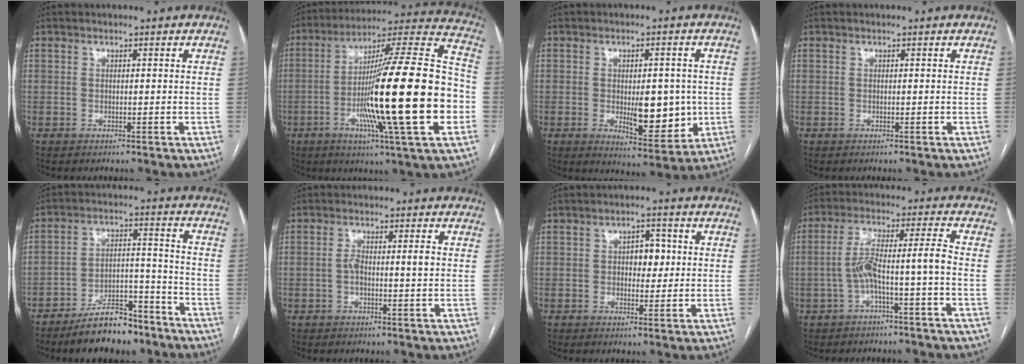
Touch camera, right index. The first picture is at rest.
{"total": 26.9, "force": [-5.7, 0.8, 26.3], "torque": [-0.391, -0.009, -0.107]}
{"total": 9.5, "force": [-1.1, 3.7, 8.6], "torque": [-0.119, -0.009, -0.005]}
{"total": 0.0}
{"total": 10.6, "force": [-8.4, 3.7, 5.3], "torque": [-0.086, 0.017, -0.145]}
{"total": 3.6, "force": [0.0, 0.8, 3.5], "torque": [-0.068, 0.008, -0.002]}
{"total": 4.0, "force": [0.5, 2.3, 3.2], "torque": [-0.042, 0.010, 0.009]}
{"total": 7.1, "force": [-2.3, -0.3, 6.8], "torque": [-0.129, 0.035, -0.037]}